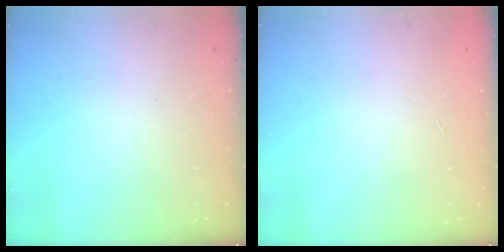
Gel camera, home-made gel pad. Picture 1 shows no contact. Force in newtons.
{"total": 0.0}